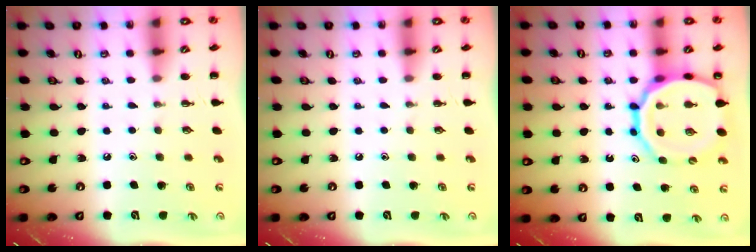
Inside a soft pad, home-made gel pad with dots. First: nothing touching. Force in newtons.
{"total": 0.0}
{"total": 19.0, "press": 18.7, "slide": 3.5}